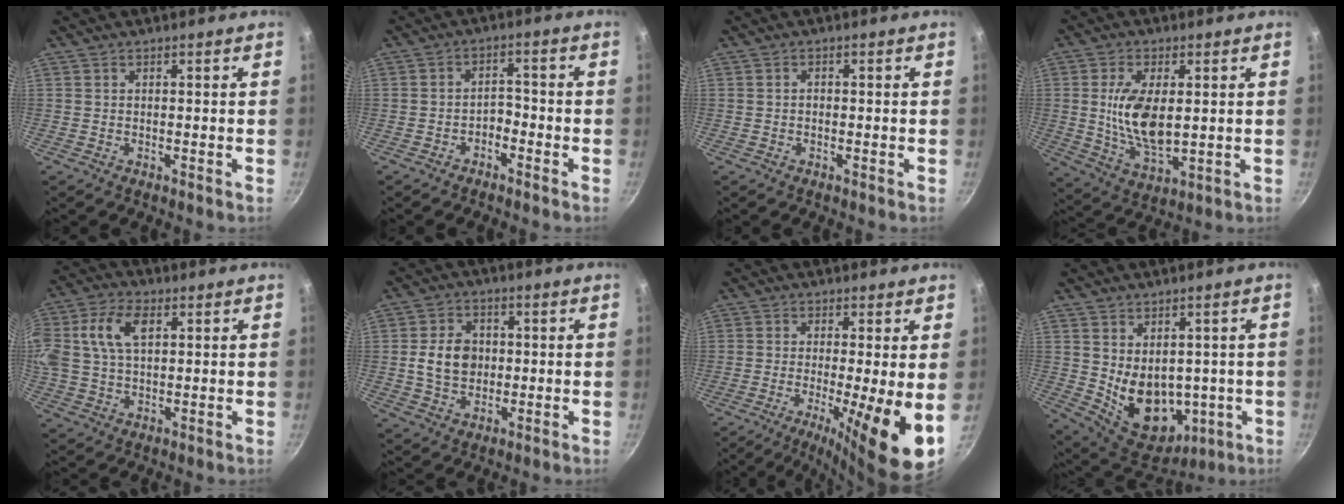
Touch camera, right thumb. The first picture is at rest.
{"total": 3.2, "force": [-2.1, 1.9, 1.6], "torque": [-0.011, 0.031, -0.035]}
{"total": 0.8, "force": [-0.2, 0.6, 0.5], "torque": [-0.009, 0.005, -0.003]}
{"total": 11.8, "force": [1.3, 5.9, 10.2], "torque": [-0.188, -0.012, 0.032]}
{"total": 14.9, "force": [3.9, 9.4, 10.9], "torque": [-0.235, 0.028, 0.066]}
{"total": 8.2, "force": [0.2, 6.4, 5.1], "torque": [-0.069, 0.008, -0.001]}
{"total": 12.7, "force": [-2.6, 2.0, 12.3], "torque": [-0.196, -0.016, -0.038]}
{"total": 14.4, "force": [-0.1, 10.4, 9.9], "torque": [-0.126, -0.027, 0.034]}